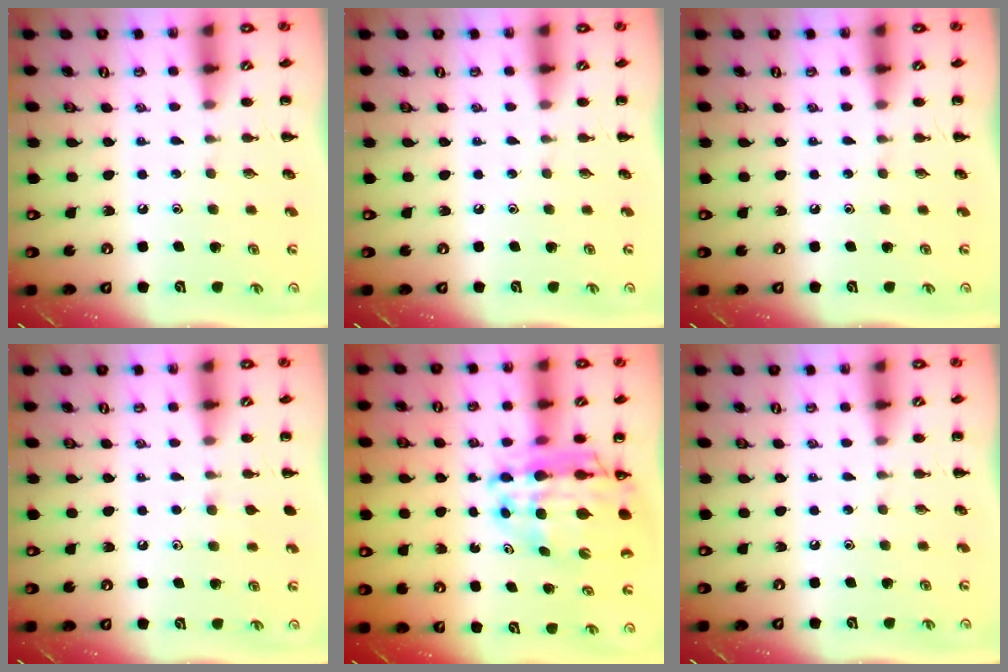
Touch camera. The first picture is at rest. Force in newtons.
{"total": 0.0}
{"total": 0.0}
{"total": 4.6, "press": 4.2, "slide": 1.8}
{"total": 15.1, "press": 14.6, "slide": 4.0}
{"total": 0.0}